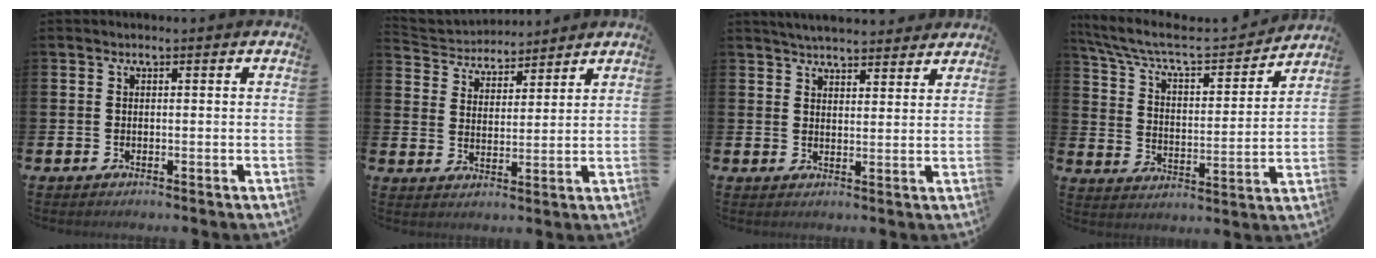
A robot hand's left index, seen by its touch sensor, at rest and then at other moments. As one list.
[{"total": 4.3, "force": [4.1, 1.3, -0.5], "torque": [-0.018, -0.027, 0.071]}, {"total": 4.4, "force": [4.3, 0.5, 0.4], "torque": [-0.018, -0.020, 0.079]}, {"total": 7.9, "force": [7.0, 2.1, 3.0], "torque": [-0.099, -0.046, 0.115]}]